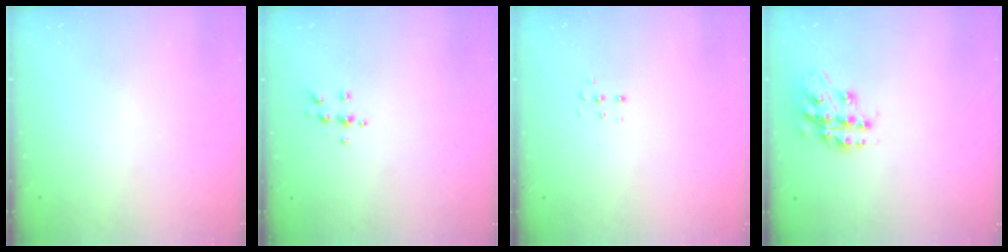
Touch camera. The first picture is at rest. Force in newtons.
{"total": 5.0, "press": 4.9, "slide": 0.5}
{"total": 3.8, "press": 3.7, "slide": 0.7}
{"total": 14.9, "press": 14.9, "slide": 0.9}